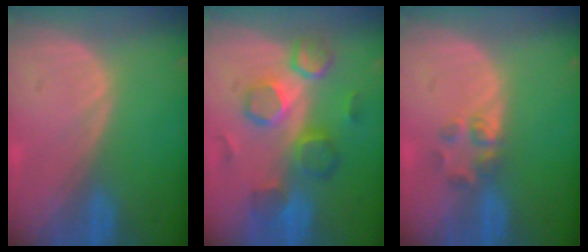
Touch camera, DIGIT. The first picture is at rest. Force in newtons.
{"total": 8.4, "press": 8.3, "slide": 1.3}
{"total": 2.7, "press": 2.6, "slide": 0.9}